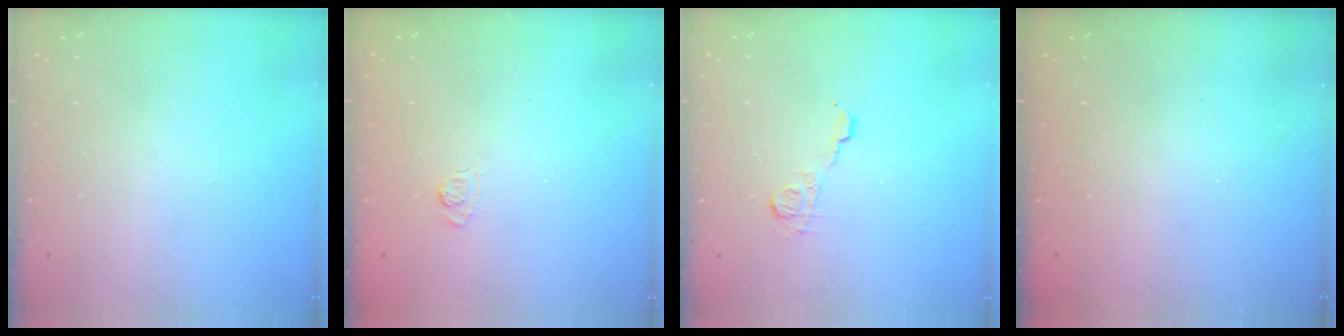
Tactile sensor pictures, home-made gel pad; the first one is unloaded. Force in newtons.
{"total": 2.2, "press": 1.8, "slide": 1.3}
{"total": 7.3, "press": 7.2, "slide": 0.4}
{"total": 2.5, "press": 2.4, "slide": 0.8}